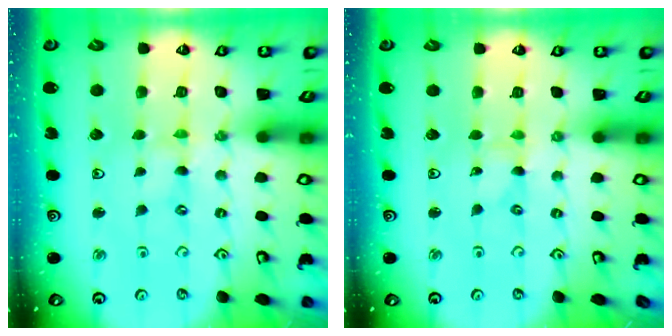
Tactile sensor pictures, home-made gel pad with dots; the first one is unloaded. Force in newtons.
{"total": 0.0}